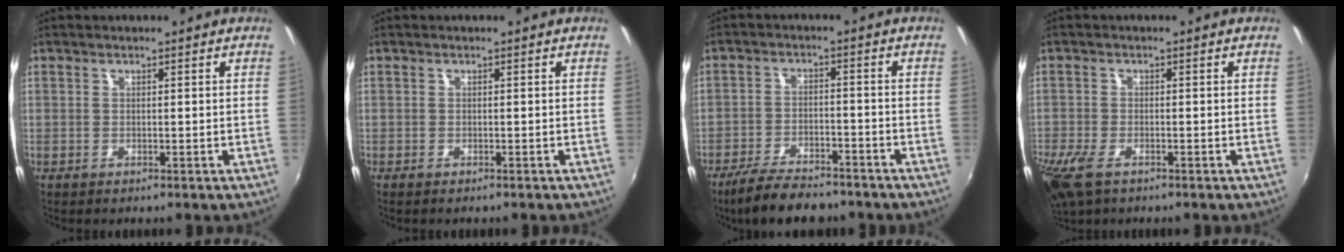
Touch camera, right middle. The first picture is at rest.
{"total": 0.8, "force": [-0.7, 0.2, 0.4], "torque": [-0.008, -0.004, -0.012]}
{"total": 11.0, "force": [-9.0, 3.4, 5.2], "torque": [-0.118, -0.015, -0.149]}
{"total": 7.4, "force": [-4.6, 3.2, 4.8], "torque": [-0.123, -0.028, -0.089]}